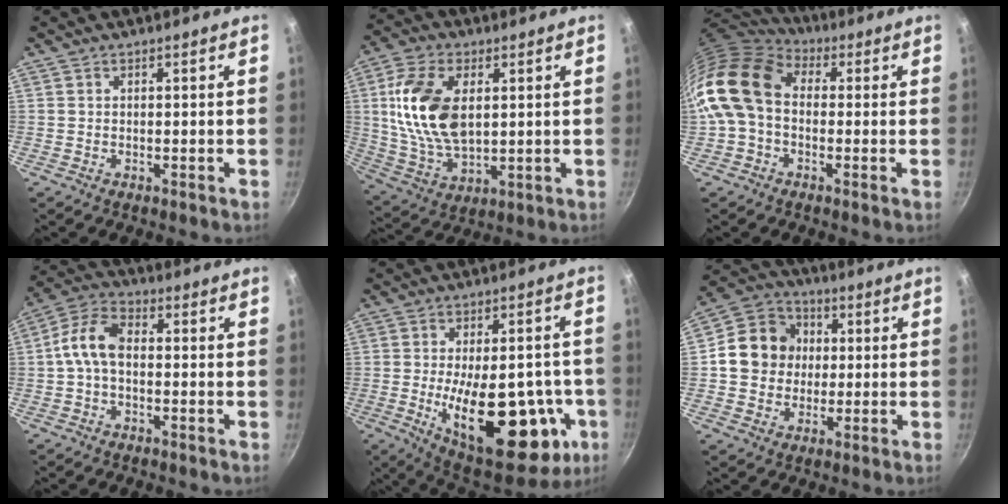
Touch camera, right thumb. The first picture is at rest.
{"total": 16.1, "force": [3.1, 9.4, 12.7], "torque": [-0.231, -0.009, 0.065]}
{"total": 14.8, "force": [0.3, 10.9, 10.1], "torque": [-0.179, 0.030, -0.014]}
{"total": 8.3, "force": [-0.5, 5.0, 6.6], "torque": [-0.123, 0.034, -0.023]}
{"total": 26.2, "force": [-6.2, 12.5, 22.2], "torque": [-0.271, -0.001, -0.069]}
{"total": 12.3, "force": [0.8, 11.1, 5.4], "torque": [-0.061, 0.019, -0.001]}